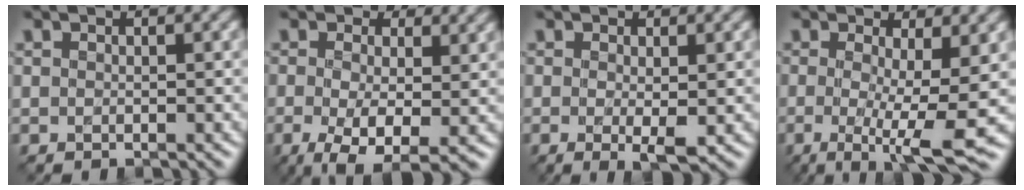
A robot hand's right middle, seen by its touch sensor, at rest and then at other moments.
{"total": 6.8, "force": [-1.1, 3.8, 5.5], "torque": [-0.108, -0.013, -0.021]}
{"total": 2.3, "force": [-0.2, 0.6, 2.2], "torque": [-0.039, -0.010, -0.003]}
{"total": 7.3, "force": [-0.9, 1.4, 7.1], "torque": [-0.110, -0.018, -0.013]}